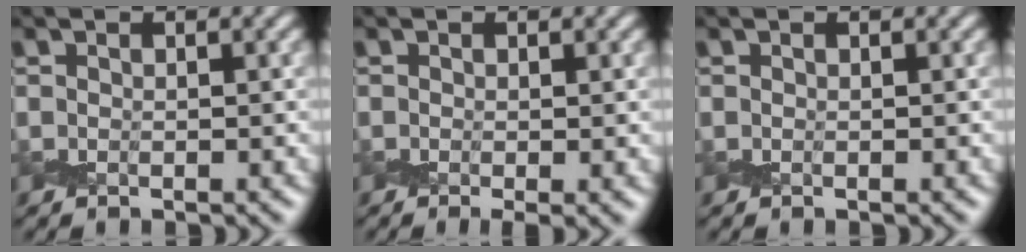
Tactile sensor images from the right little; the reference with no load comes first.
{"total": 1.4, "force": [-0.3, 0.6, 1.3], "torque": [-0.026, -0.007, -0.007]}
{"total": 0.0}